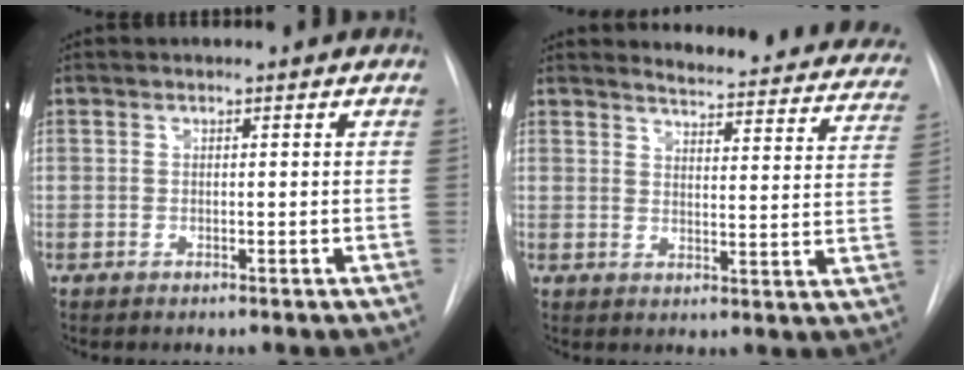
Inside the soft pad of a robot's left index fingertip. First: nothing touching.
{"total": 19.6, "force": [18.6, 3.4, 5.1], "torque": [-0.044, -0.079, 0.196]}